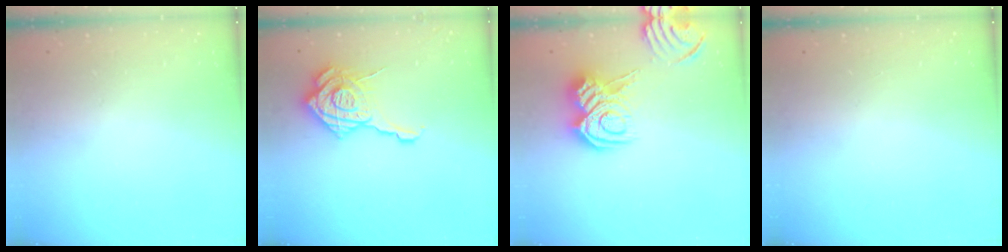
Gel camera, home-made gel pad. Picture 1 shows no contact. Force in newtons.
{"total": 17.8, "press": 17.8, "slide": 1.5}
{"total": 13.6, "press": 13.6, "slide": 0.8}
{"total": 0.0}